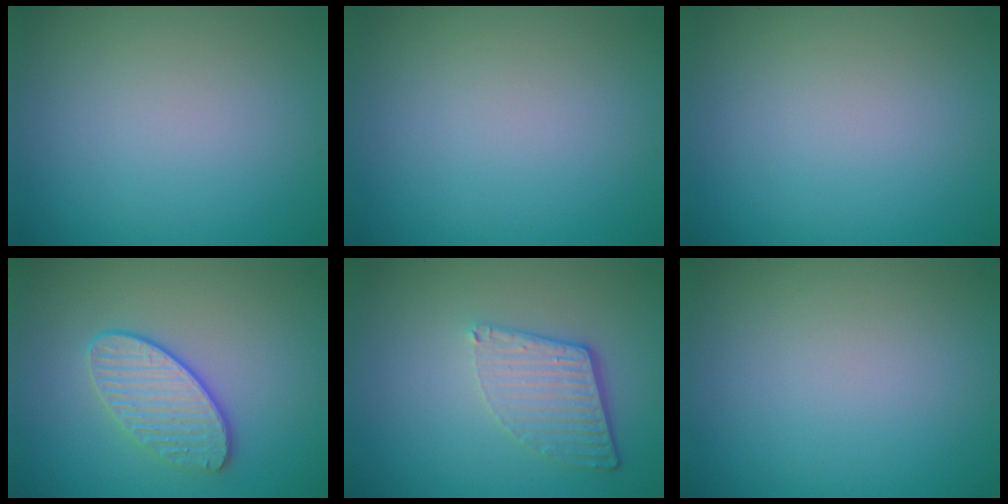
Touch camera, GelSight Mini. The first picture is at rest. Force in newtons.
{"total": 0.0}
{"total": 0.0}
{"total": 3.5, "press": 3.3, "slide": 1.3}
{"total": 4.1, "press": 2.9, "slide": 2.8}
{"total": 0.0}